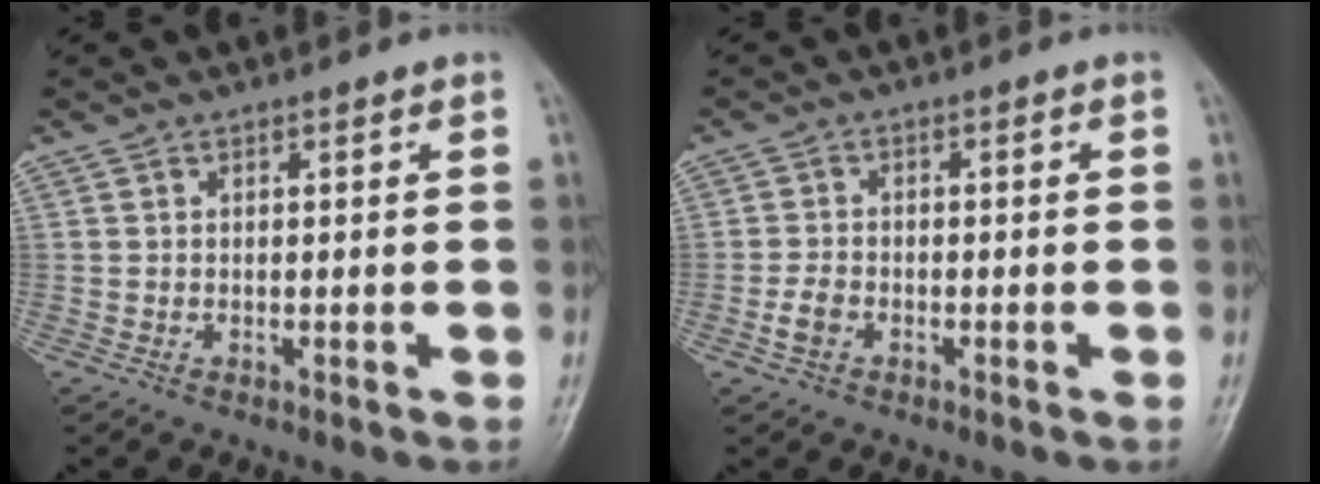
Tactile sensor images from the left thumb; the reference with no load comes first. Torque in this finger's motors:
{"motor_torque": [-0.22, 0.27, 0.09, 0.05, 0.00]}